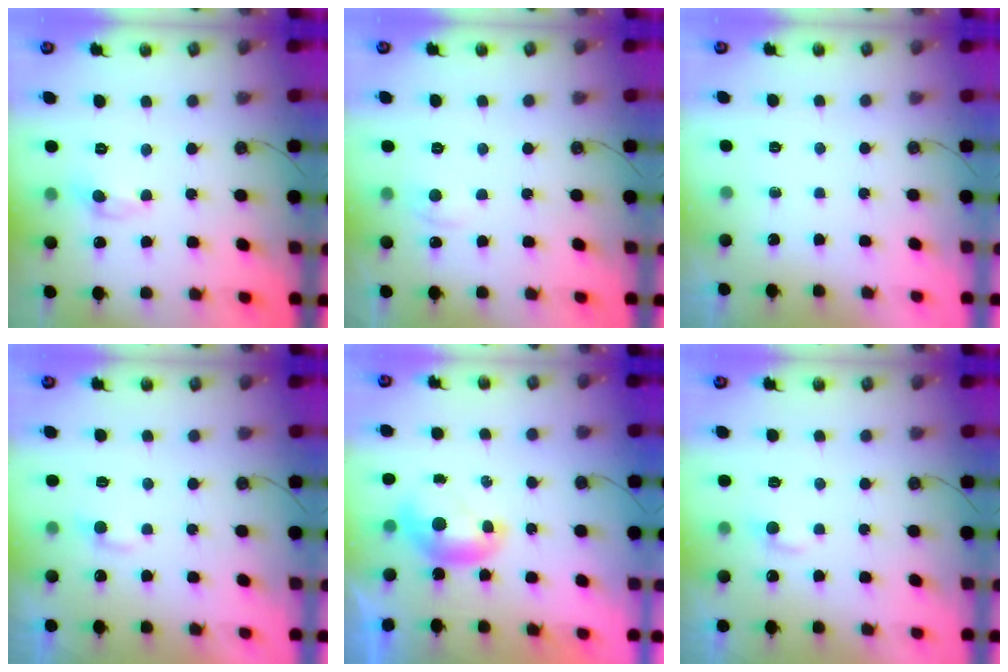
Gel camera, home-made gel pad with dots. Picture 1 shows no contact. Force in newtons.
{"total": 1.2, "press": 1.0, "slide": 0.6}
{"total": 0.0}
{"total": 1.8, "press": 1.7, "slide": 0.5}
{"total": 0.0}
{"total": 2.1, "press": 2.1, "slide": 0.4}